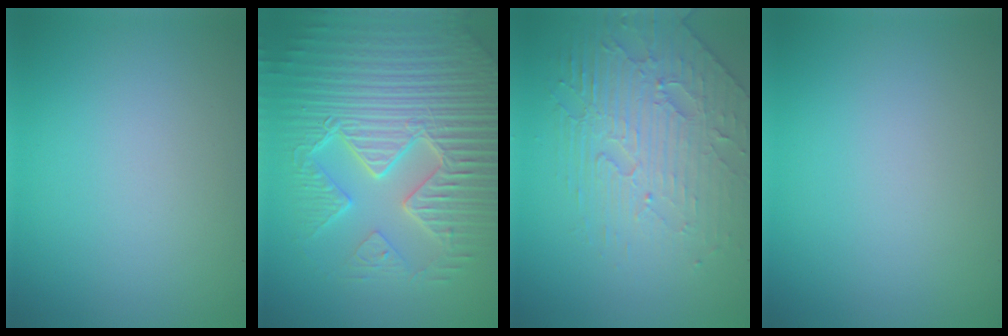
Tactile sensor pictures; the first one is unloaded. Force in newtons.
{"total": 9.6, "press": 6.8, "slide": 6.8}
{"total": 4.6, "press": 4.2, "slide": 1.9}
{"total": 0.0}